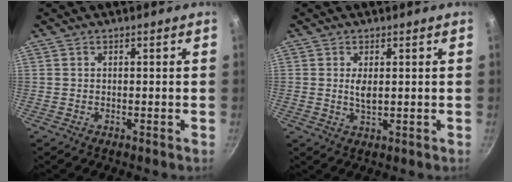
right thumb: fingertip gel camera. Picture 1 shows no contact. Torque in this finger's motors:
{"motor_torque": [0.96, 0.47, 0.36, 0.12, 0.12]}